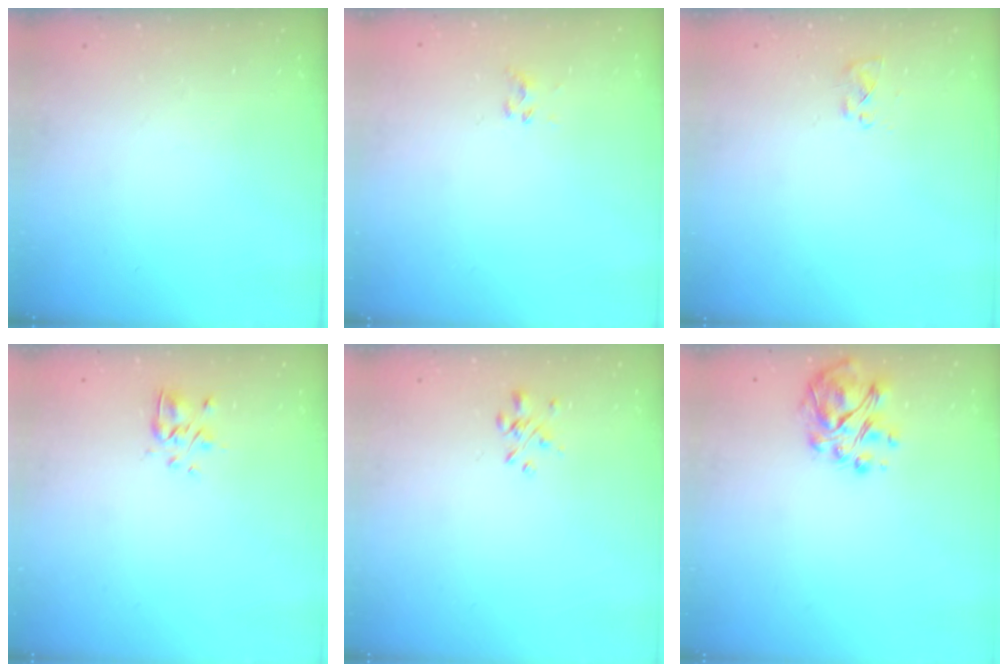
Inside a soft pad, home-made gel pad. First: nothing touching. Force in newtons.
{"total": 2.3, "press": 2.1, "slide": 1.0}
{"total": 2.5, "press": 2.4, "slide": 0.8}
{"total": 3.5, "press": 3.3, "slide": 1.1}
{"total": 1.9, "press": 1.8, "slide": 0.6}
{"total": 7.2, "press": 7.1, "slide": 1.3}